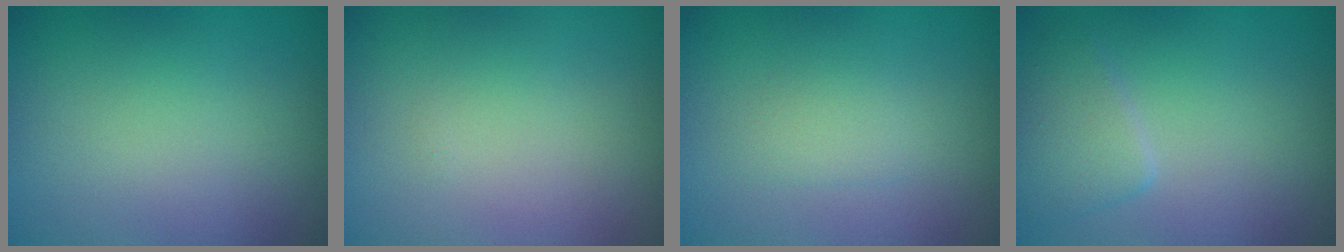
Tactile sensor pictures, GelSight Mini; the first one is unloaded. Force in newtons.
{"total": 0.0}
{"total": 1.2, "press": 1.2, "slide": 0.3}
{"total": 2.4, "press": 2.4, "slide": 0.1}